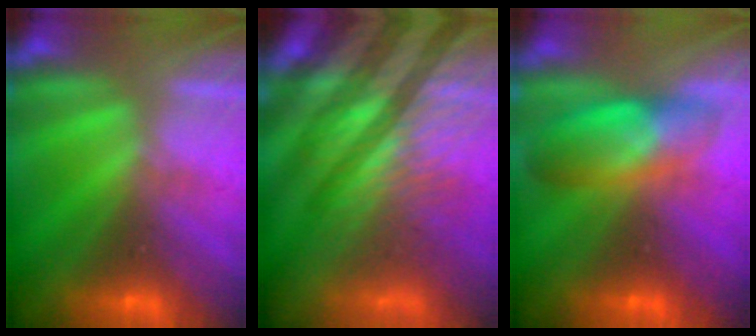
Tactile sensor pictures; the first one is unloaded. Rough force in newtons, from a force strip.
{"total": 7.0}
{"total": 7.0}